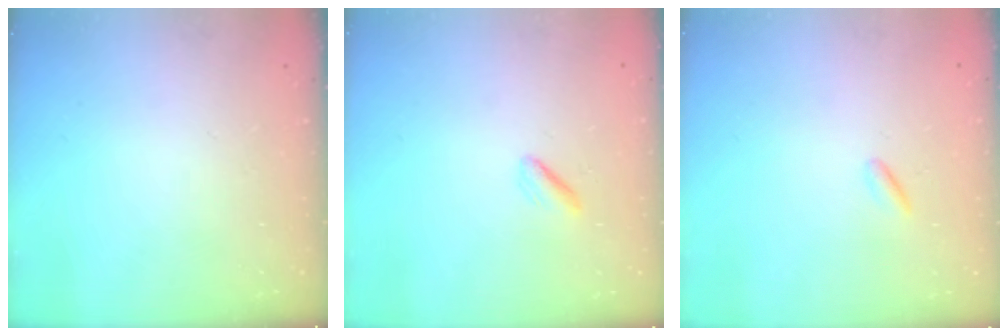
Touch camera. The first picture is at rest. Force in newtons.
{"total": 2.0, "press": 2.0, "slide": 0.6}
{"total": 1.2, "press": 1.0, "slide": 0.6}